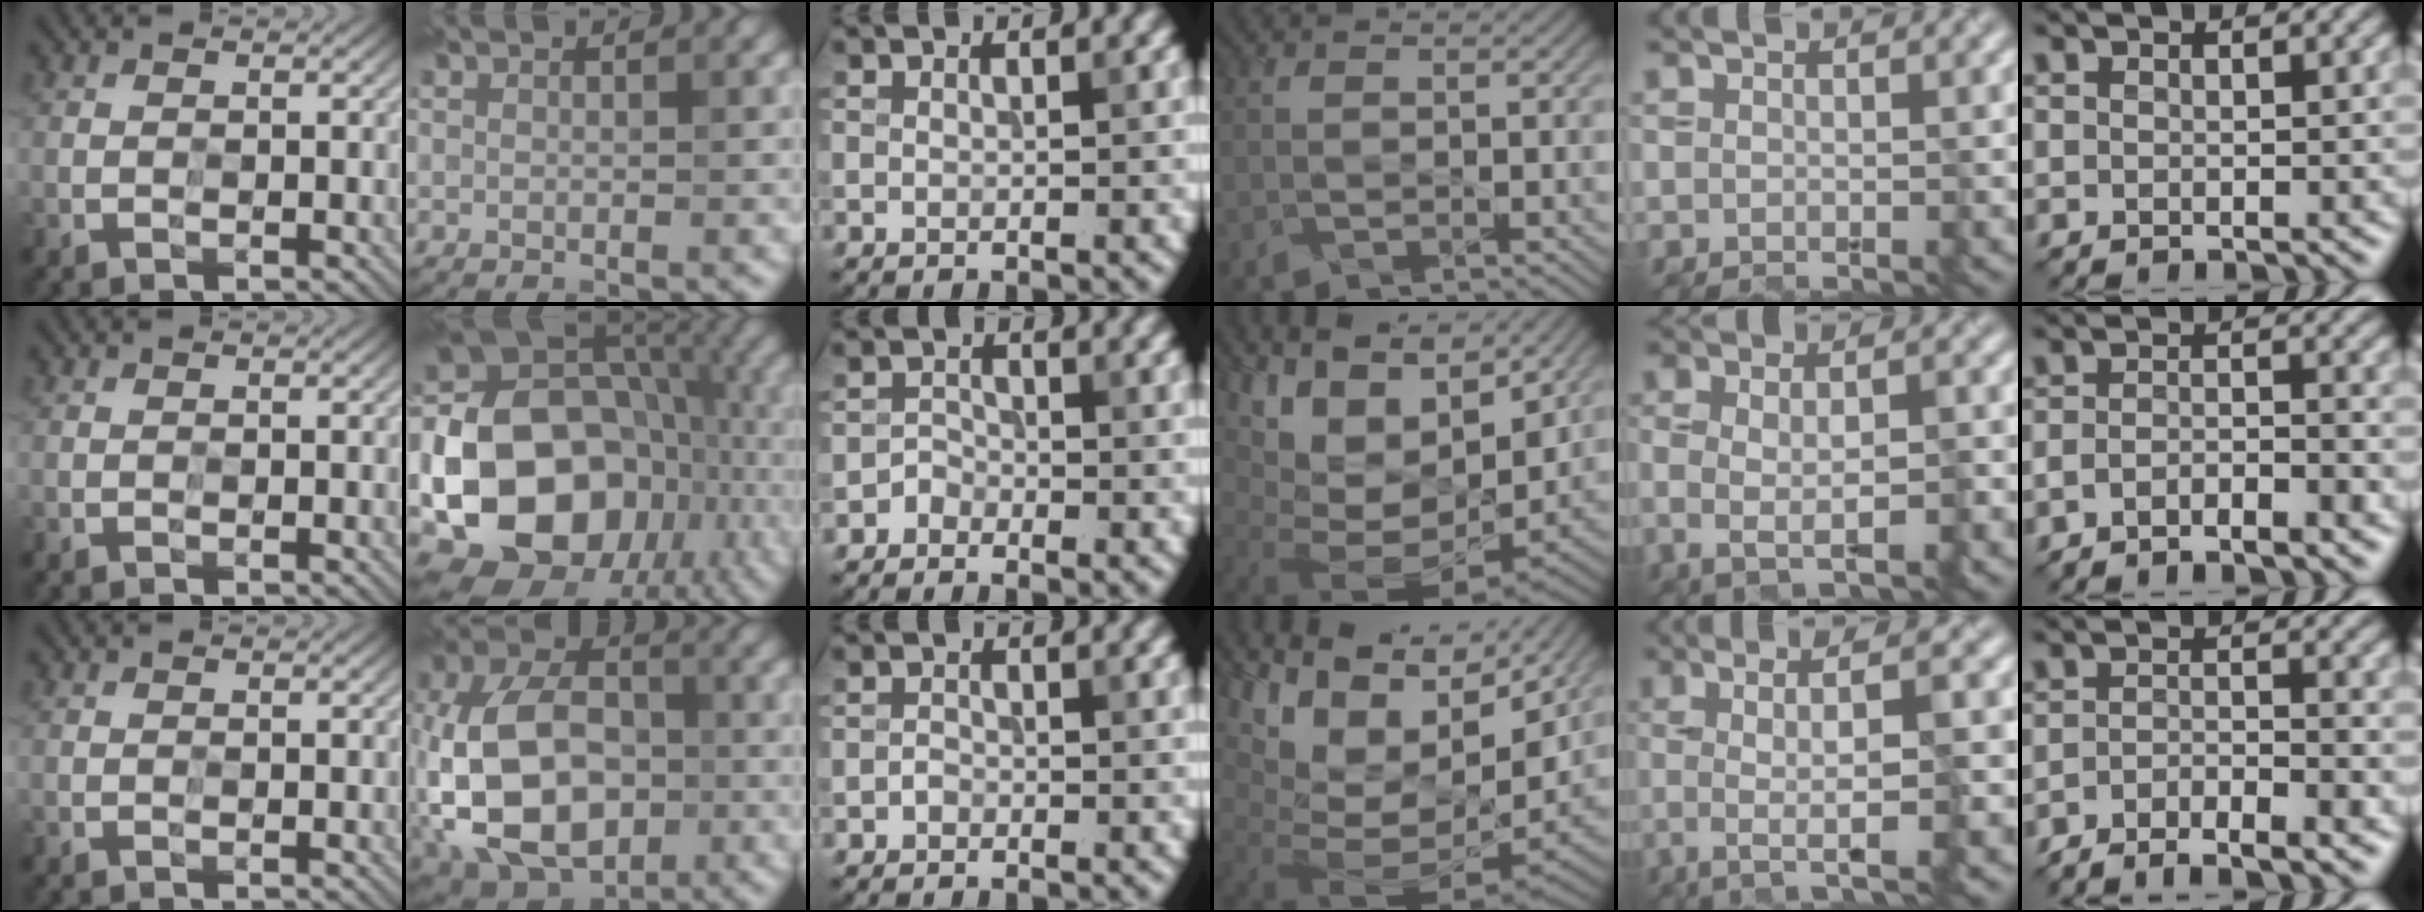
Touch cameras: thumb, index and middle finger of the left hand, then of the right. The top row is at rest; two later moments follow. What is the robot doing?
{"motion": "wipe", "object": "paper plate"}